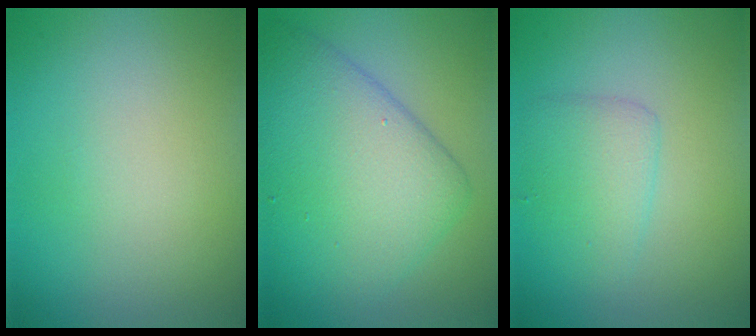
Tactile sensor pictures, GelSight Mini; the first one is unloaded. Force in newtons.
{"total": 8.5, "press": 8.5, "slide": 0.4}
{"total": 2.8, "press": 2.8, "slide": 0.1}